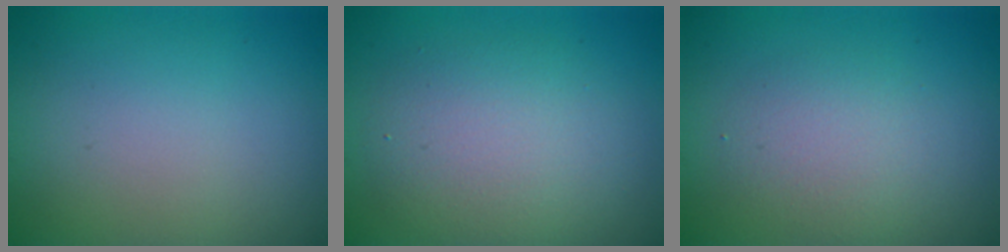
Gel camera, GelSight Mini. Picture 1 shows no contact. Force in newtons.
{"total": 5.1, "press": 5.1, "slide": 0.3}
{"total": 2.9, "press": 2.9, "slide": 0.3}